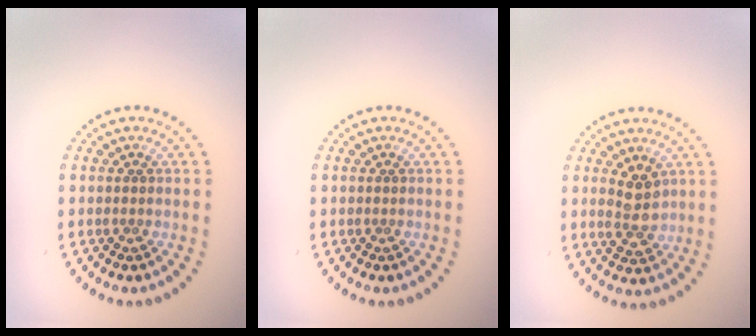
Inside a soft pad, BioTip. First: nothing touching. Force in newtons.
{"total": 0.0}
{"total": 2.7, "press": 2.6, "slide": 0.8}